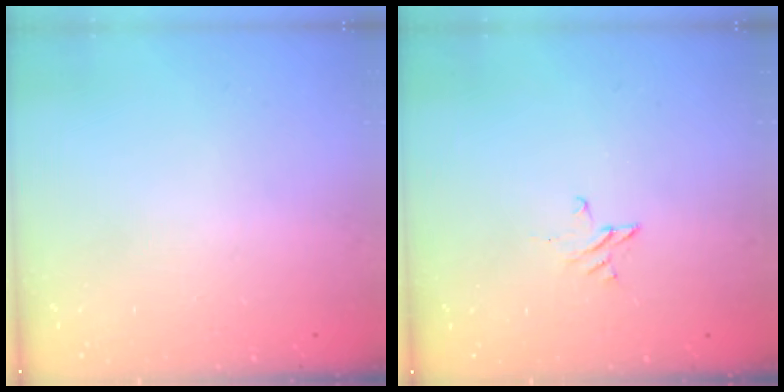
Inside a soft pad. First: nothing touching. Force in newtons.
{"total": 2.3, "press": 2.3, "slide": 0.2}